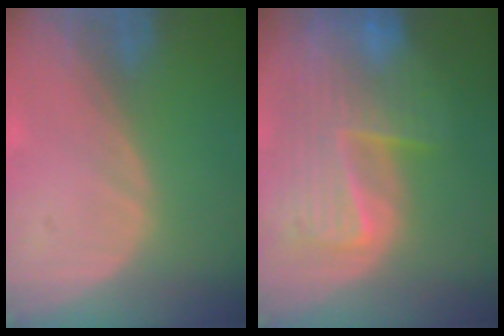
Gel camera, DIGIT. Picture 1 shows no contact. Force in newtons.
{"total": 10.2, "press": 8.9, "slide": 5.0}